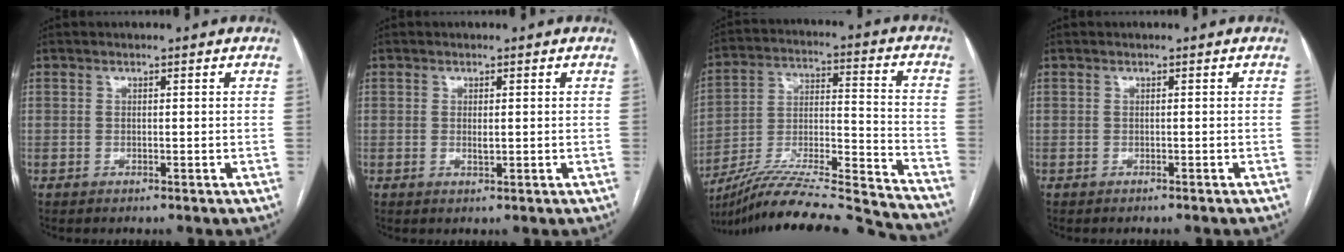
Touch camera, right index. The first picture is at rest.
{"total": 1.3, "force": [0.0, 0.3, 1.2], "torque": [-0.025, -0.003, 0.002]}
{"total": 28.0, "force": [-25.7, 0.6, 10.9], "torque": [-0.153, -0.016, -0.394]}
{"total": 1.1, "force": [-1.0, 0.1, 0.4], "torque": [-0.007, -0.001, -0.014]}